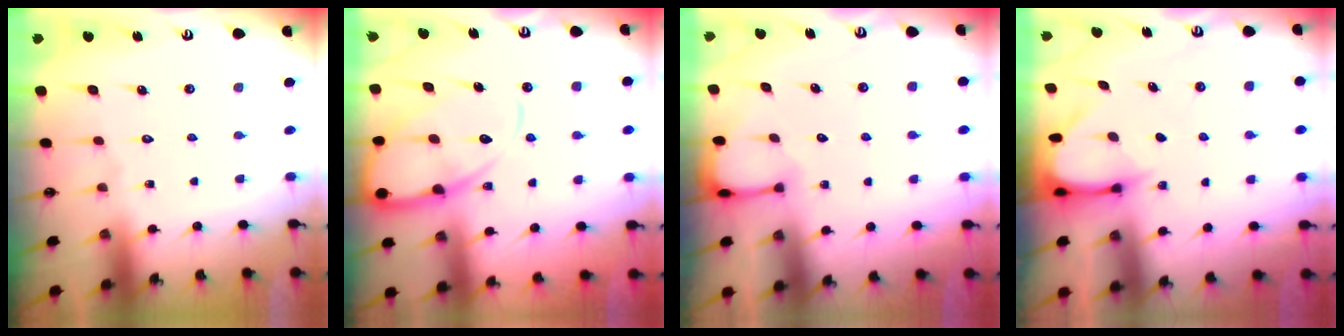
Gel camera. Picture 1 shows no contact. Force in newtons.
{"total": 13.2, "press": 13.2, "slide": 1.2}
{"total": 1.8, "press": 1.8, "slide": 0.2}
{"total": 3.7, "press": 3.6, "slide": 0.3}